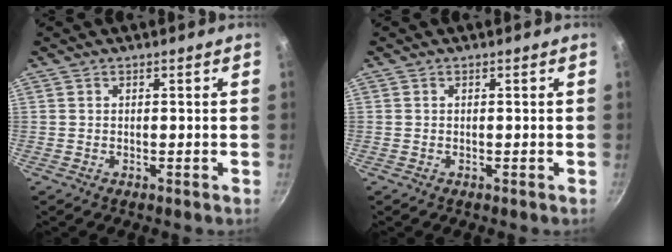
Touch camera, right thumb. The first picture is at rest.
{"total": 0.0}